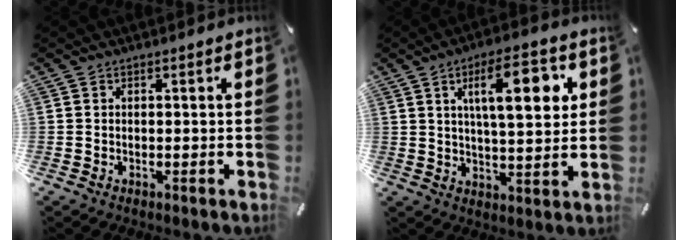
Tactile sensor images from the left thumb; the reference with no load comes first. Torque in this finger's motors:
{"motor_torque": [1.95, 1.95, 1.08, -0.67, 0.38]}